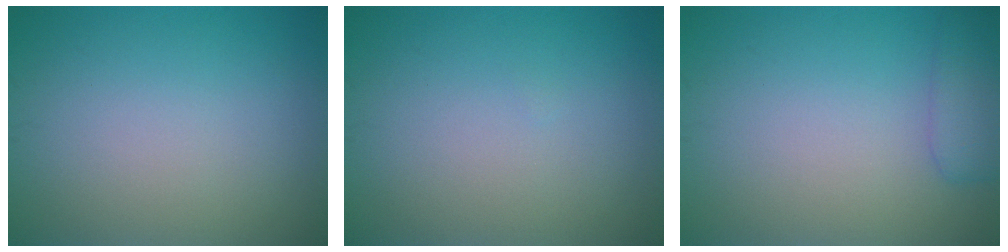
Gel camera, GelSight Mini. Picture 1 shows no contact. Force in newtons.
{"total": 0.0}
{"total": 2.5, "press": 2.5, "slide": 0.2}